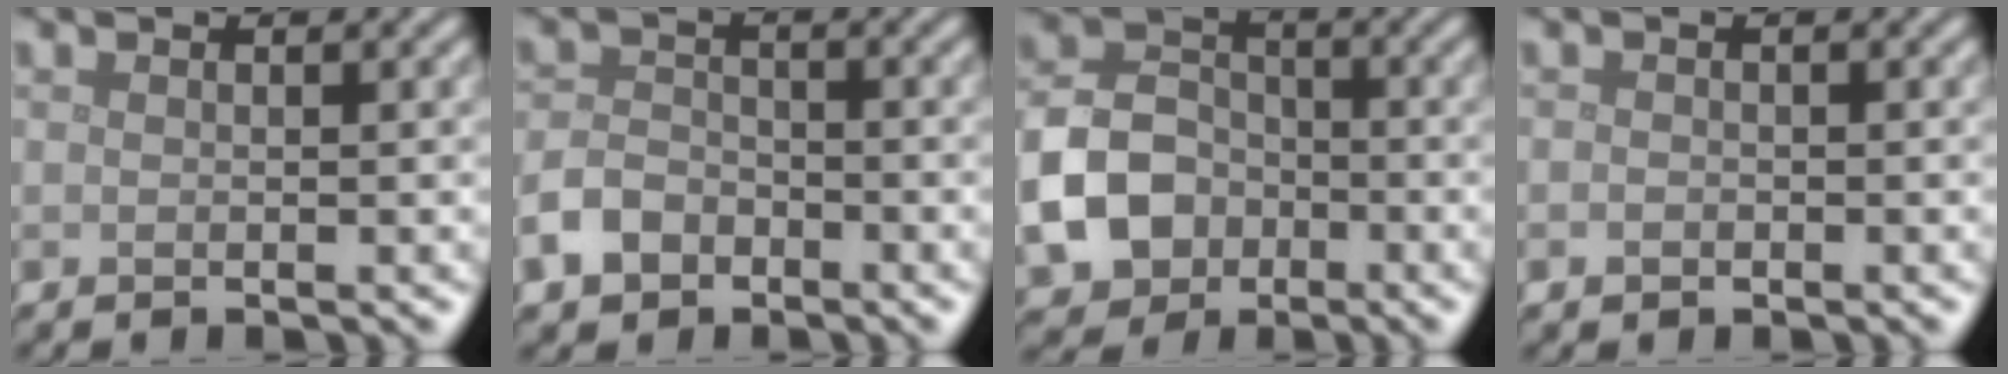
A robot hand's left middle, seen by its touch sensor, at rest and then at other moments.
{"total": 3.2, "force": [-2.0, 2.2, 1.3], "torque": [-0.024, 0.002, -0.045]}
{"total": 6.6, "force": [-2.1, 5.2, 3.4], "torque": [-0.073, -0.003, -0.047]}
{"total": 0.5, "force": [-0.3, 0.4, 0.2], "torque": [-0.003, -0.002, -0.005]}